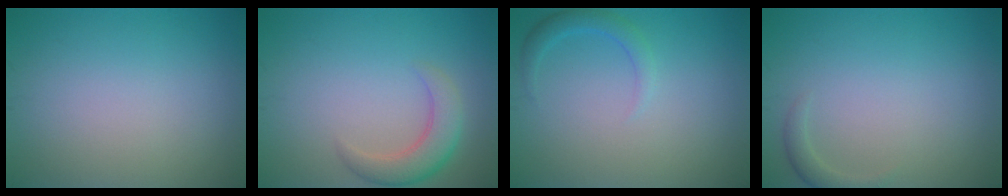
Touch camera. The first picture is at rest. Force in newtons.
{"total": 3.5, "press": 3.5, "slide": 0.3}
{"total": 1.6, "press": 1.6, "slide": 0.1}
{"total": 1.2, "press": 1.2, "slide": 0.1}